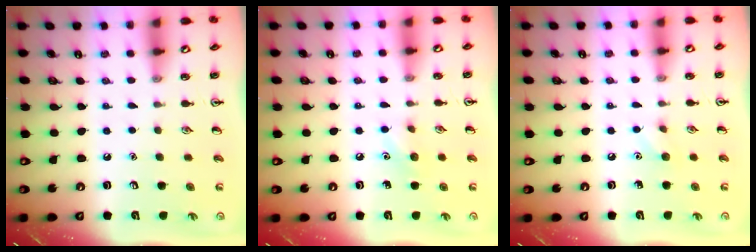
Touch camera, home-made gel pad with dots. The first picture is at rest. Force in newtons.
{"total": 7.1, "press": 6.8, "slide": 1.8}
{"total": 5.1, "press": 4.8, "slide": 1.7}